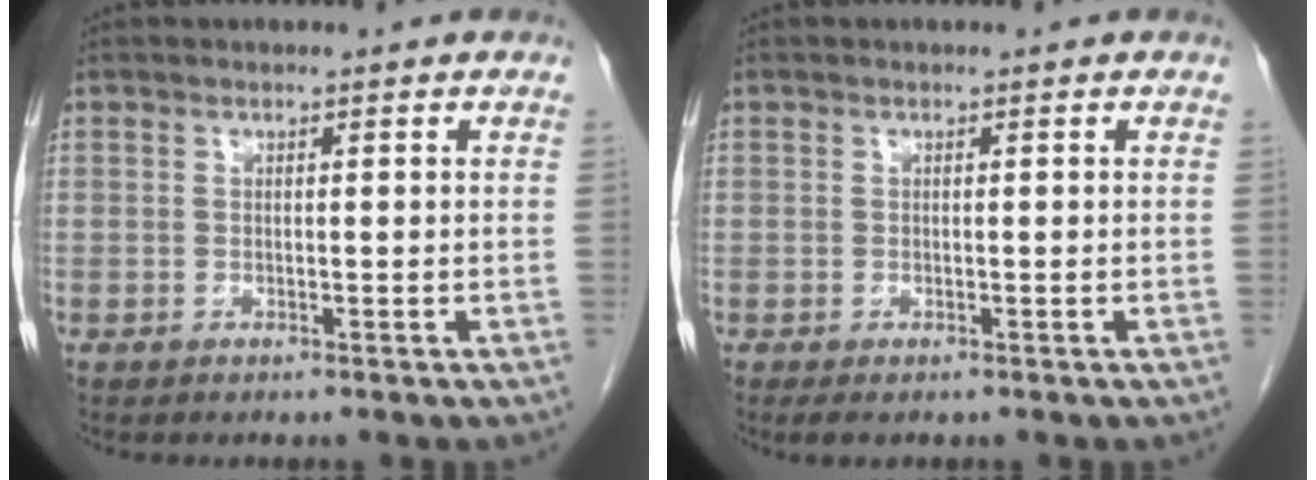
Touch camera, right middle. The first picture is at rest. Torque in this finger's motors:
{"motor_torque": [0.48, -0.51, -0.02, 0.02]}